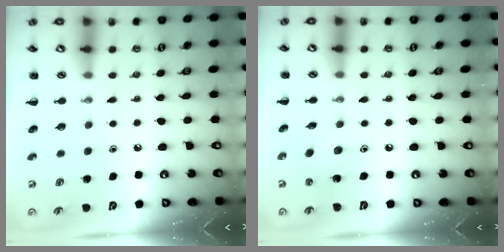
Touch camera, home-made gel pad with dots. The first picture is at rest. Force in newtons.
{"total": 2.4, "press": 2.3, "slide": 0.7}